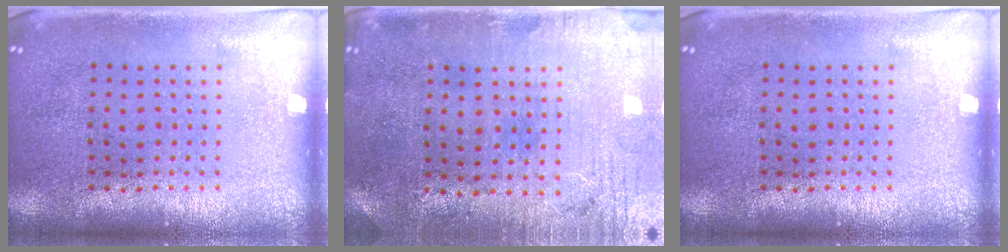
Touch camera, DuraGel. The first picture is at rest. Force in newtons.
{"total": 0.6, "press": 0.4, "slide": 0.5}
{"total": 0.0}